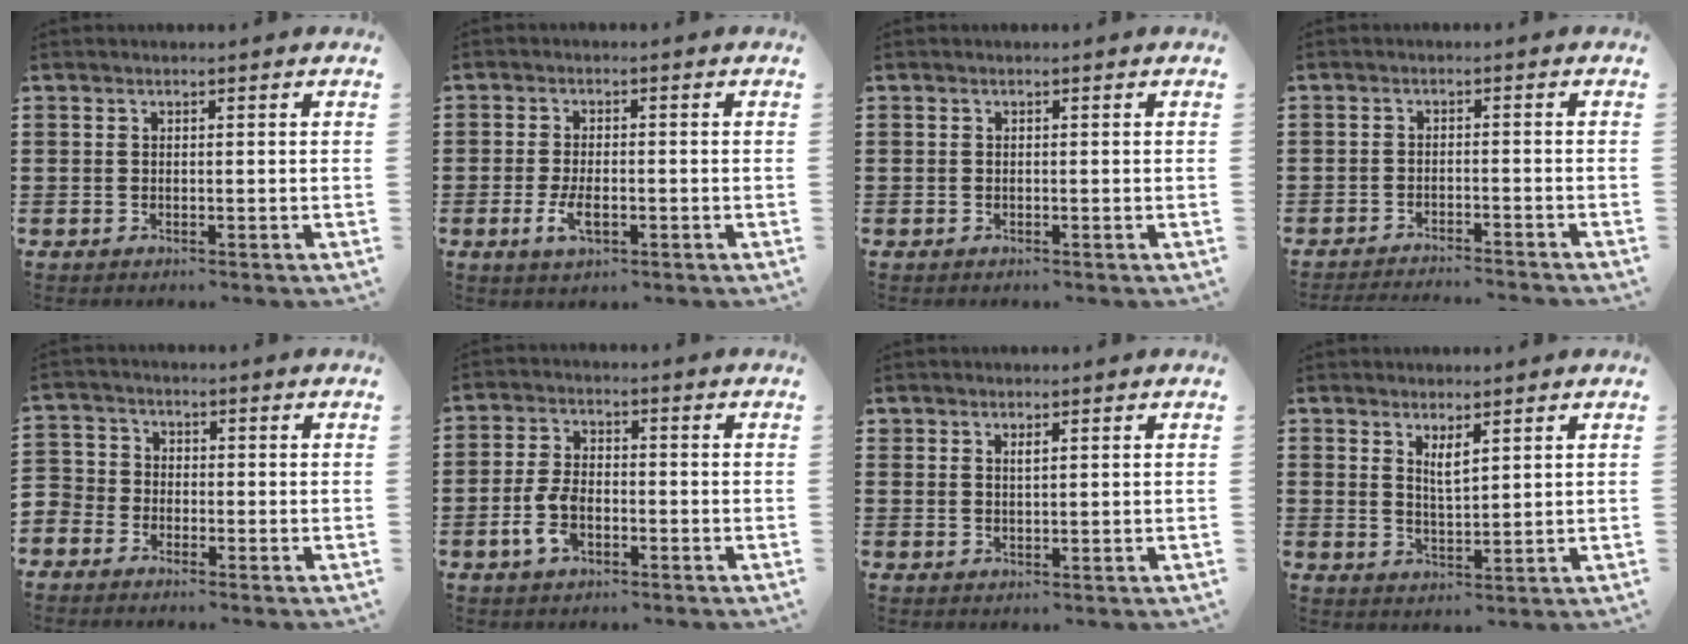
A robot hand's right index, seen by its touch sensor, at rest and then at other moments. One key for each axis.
{"total": 3.9, "fx": -1.2, "fy": 1.7, "fz": 3.3, "tx": -0.071, "ty": -0.003, "tz": -0.024}
{"total": 0.0}
{"total": 2.5, "fx": -2.5, "fy": -0.3, "fz": 0.1, "tx": -0.005, "ty": -0.001, "tz": -0.053}
{"total": 2.8, "fx": -2.3, "fy": 1.6, "fz": -0.2, "tx": -0.017, "ty": 0.002, "tz": -0.055}
{"total": 5.5, "fx": -2.0, "fy": 3.0, "fz": 4.1, "tx": -0.099, "ty": 0.001, "tz": -0.042}
{"total": 1.1, "fx": 0.8, "fy": 0.4, "fz": 0.7, "tx": -0.015, "ty": 0.002, "tz": 0.014}
{"total": 2.9, "fx": 1.8, "fy": 0.9, "fz": 2.2, "tx": -0.046, "ty": 0.002, "tz": 0.031}